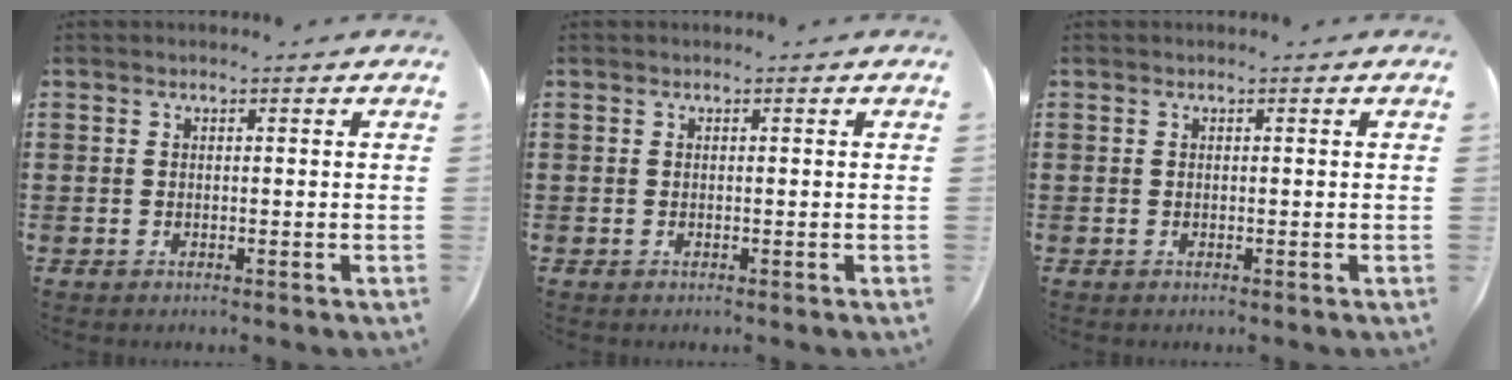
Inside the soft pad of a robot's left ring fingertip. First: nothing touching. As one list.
[{"total": 0.0}, {"total": 0.0}]